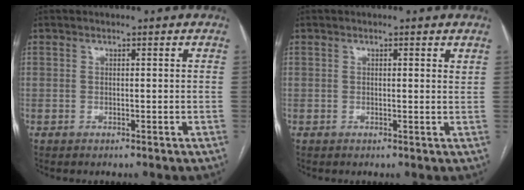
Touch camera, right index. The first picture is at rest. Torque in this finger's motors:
{"motor_torque": [-0.11, -0.01, -0.03, 0.00]}